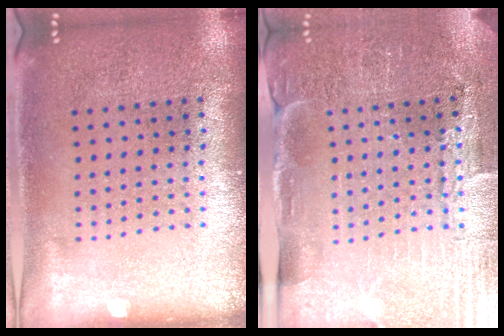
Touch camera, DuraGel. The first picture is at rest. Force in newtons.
{"total": 3.7, "press": 3.7, "slide": 0.6}